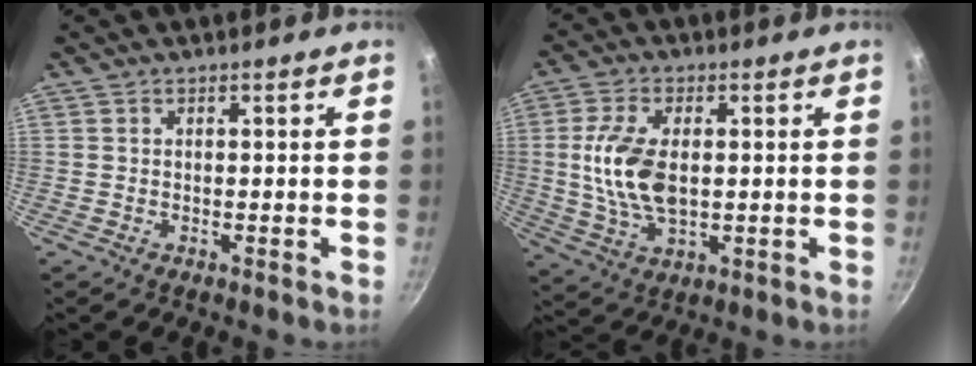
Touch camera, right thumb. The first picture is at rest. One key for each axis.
{"total": 11.6, "fx": 0.8, "fy": 6.3, "fz": 9.7, "tx": -0.189, "ty": -0.002, "tz": 0.016}